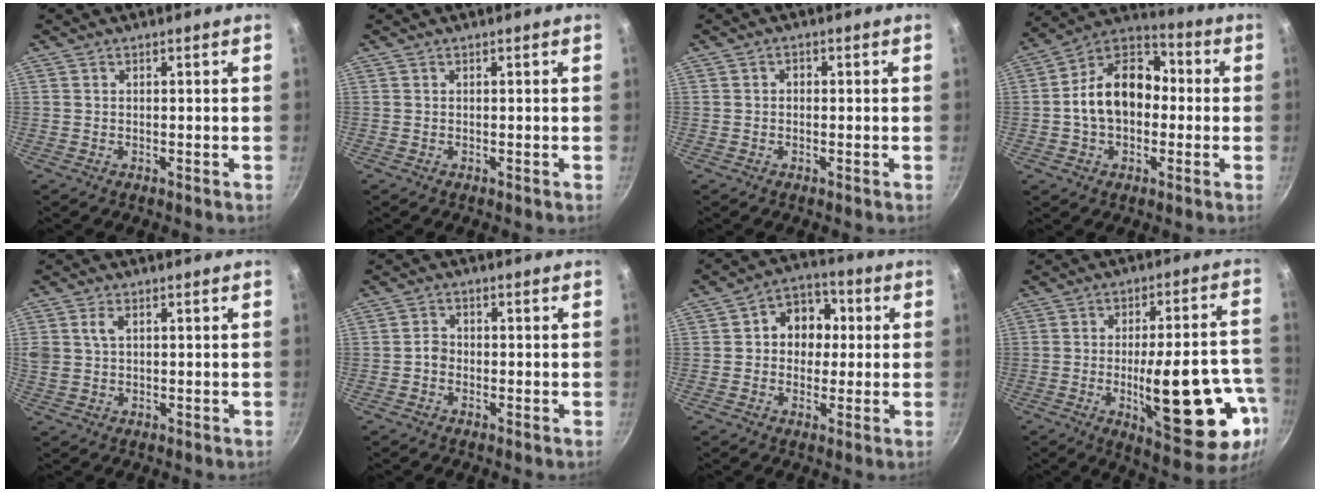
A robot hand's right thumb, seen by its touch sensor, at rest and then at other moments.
{"total": 0.0}
{"total": 1.3, "force": [0.0, 1.0, 0.7], "torque": [-0.012, 0.007, -0.002]}
{"total": 15.8, "force": [-0.5, 11.3, 11.1], "torque": [-0.147, 0.046, -0.029]}
{"total": 4.3, "force": [1.4, 2.8, 2.9], "torque": [-0.050, 0.001, 0.028]}
{"total": 2.2, "force": [-0.8, 1.7, 1.0], "torque": [-0.012, 0.015, -0.017]}
{"total": 9.9, "force": [1.1, 8.1, 5.5], "torque": [-0.030, 0.016, 0.002]}
{"total": 22.9, "force": [-6.5, 8.0, 20.5], "torque": [-0.259, 0.017, -0.077]}